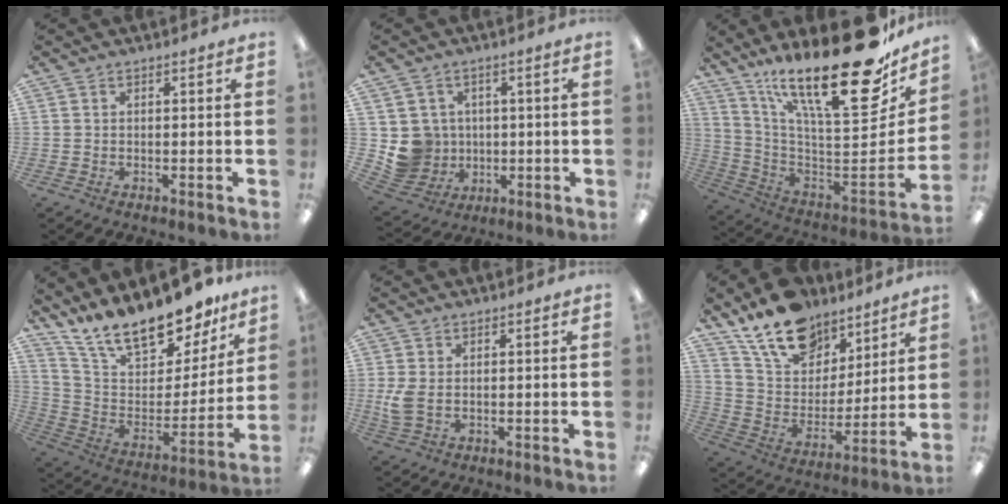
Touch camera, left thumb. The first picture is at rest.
{"total": 7.6, "force": [0.7, 7.6, 0.8], "torque": [-0.040, -0.002, 0.025]}
{"total": 29.5, "force": [20.2, 8.0, 20.0], "torque": [-0.296, -0.152, 0.332]}
{"total": 19.8, "force": [16.5, 6.7, 8.5], "torque": [-0.159, -0.119, 0.289]}
{"total": 4.3, "force": [0.2, 2.6, 3.4], "torque": [-0.075, -0.003, -0.001]}
{"total": 17.1, "force": [13.1, 9.2, 6.0], "torque": [-0.117, -0.082, 0.243]}